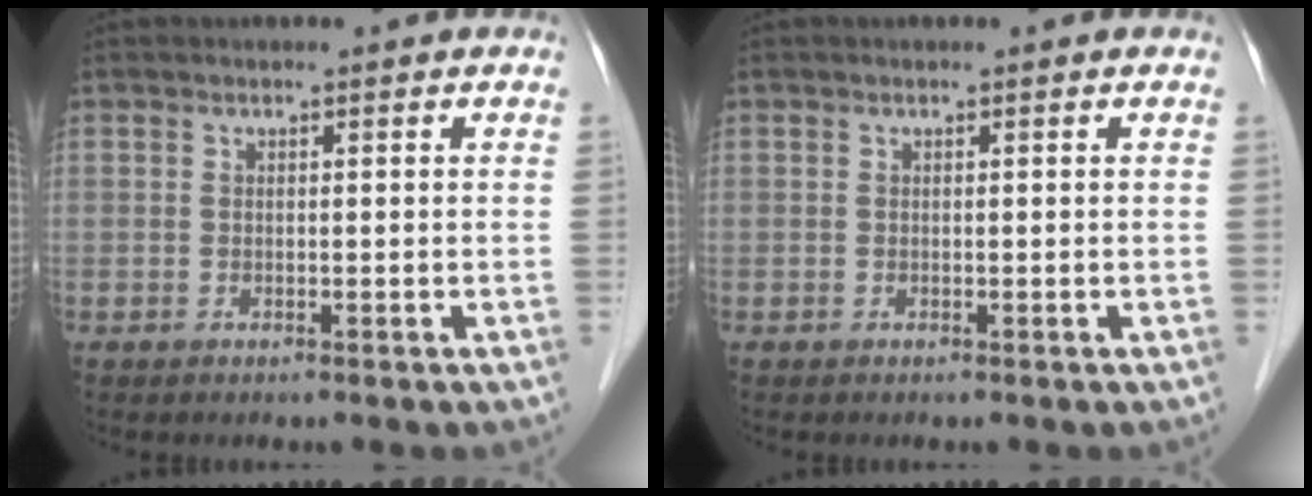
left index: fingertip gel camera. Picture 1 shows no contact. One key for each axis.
{"total": 0.0}